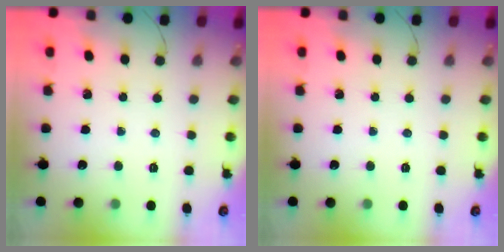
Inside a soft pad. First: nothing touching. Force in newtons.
{"total": 0.0}